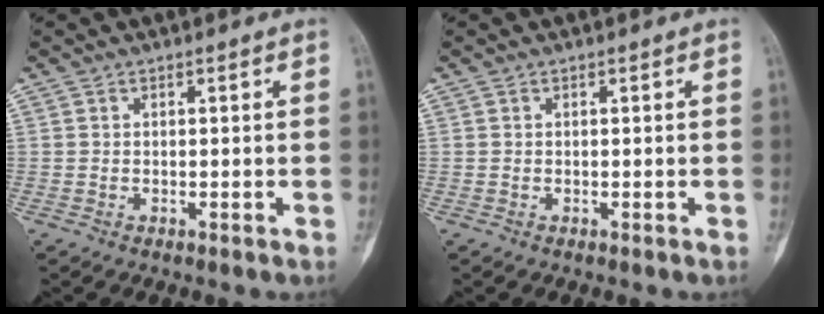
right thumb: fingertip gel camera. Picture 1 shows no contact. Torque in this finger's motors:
{"motor_torque": [0.45, 0.26, 0.02, -0.20, 0.08]}